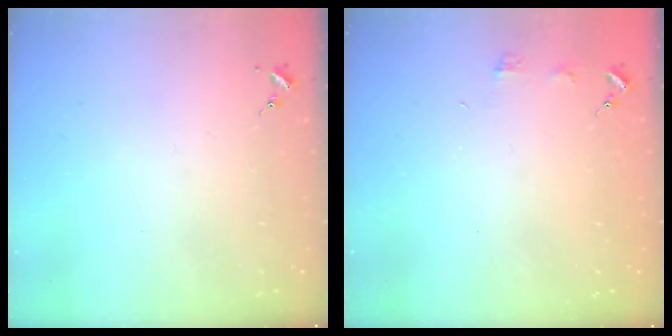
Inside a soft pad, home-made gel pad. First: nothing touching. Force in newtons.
{"total": 3.9, "press": 3.8, "slide": 0.5}